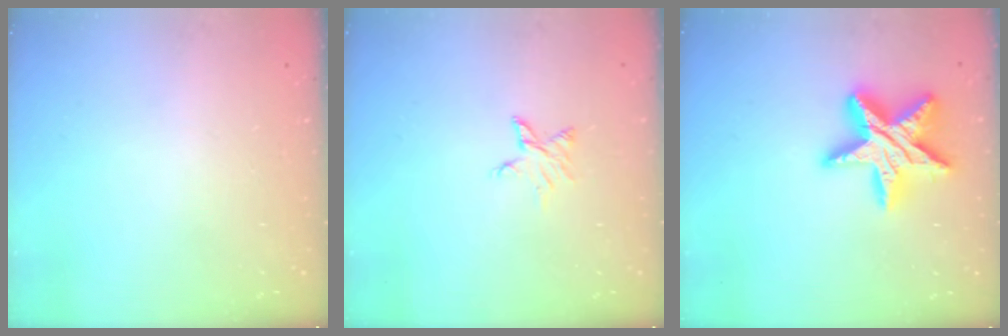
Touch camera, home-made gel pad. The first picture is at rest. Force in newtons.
{"total": 3.6, "press": 3.6, "slide": 0.3}
{"total": 18.6, "press": 18.5, "slide": 1.3}